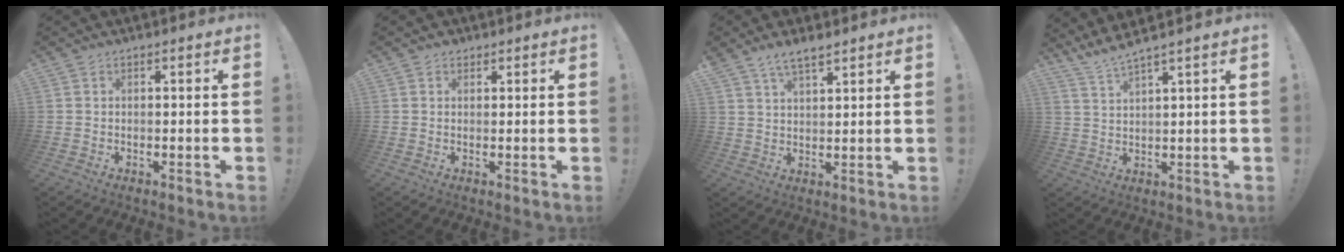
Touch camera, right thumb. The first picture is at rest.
{"total": 1.3, "force": [0.9, 0.9, 0.3], "torque": [0.002, -0.002, 0.016]}
{"total": 5.0, "force": [4.1, 1.5, 2.5], "torque": [-0.042, -0.024, 0.074]}
{"total": 4.7, "force": [4.1, -0.5, 2.2], "torque": [-0.052, -0.024, 0.074]}